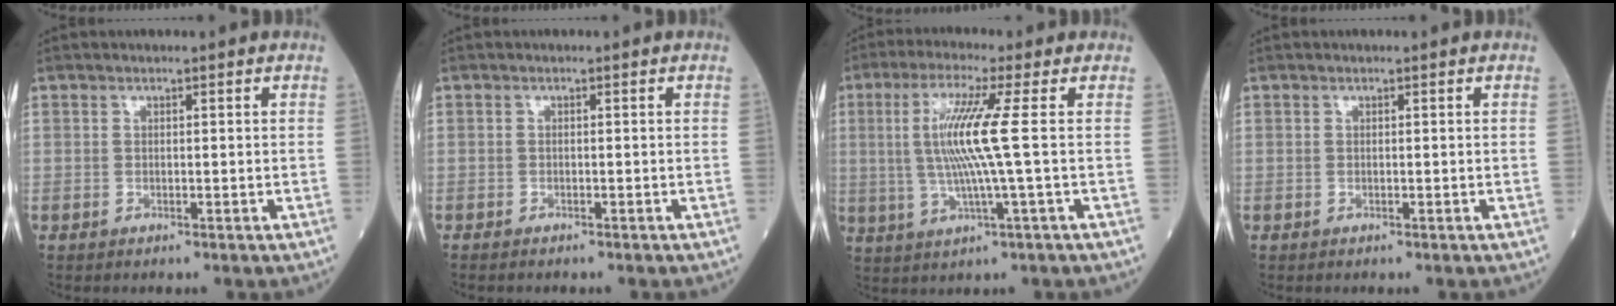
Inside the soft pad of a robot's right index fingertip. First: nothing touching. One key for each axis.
{"total": 1.0, "fx": -1.0, "fy": 0.2, "fz": 0.3, "tx": -0.006, "ty": -0.001, "tz": -0.013}
{"total": 9.1, "fx": 0.9, "fy": -1.3, "fz": 9.0, "tx": -0.188, "ty": -0.001, "tz": 0.019}
{"total": 0.0}